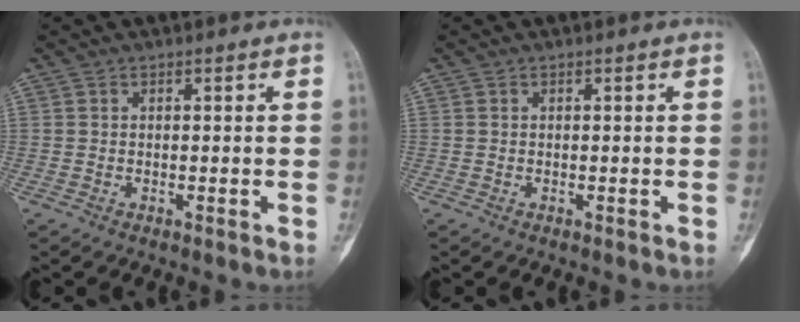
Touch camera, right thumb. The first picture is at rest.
{"total": 0.0}